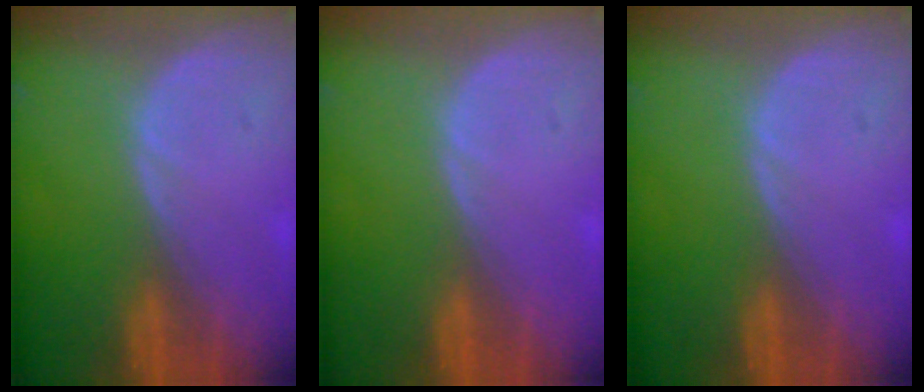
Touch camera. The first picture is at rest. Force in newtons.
{"total": 0.0}
{"total": 0.0}